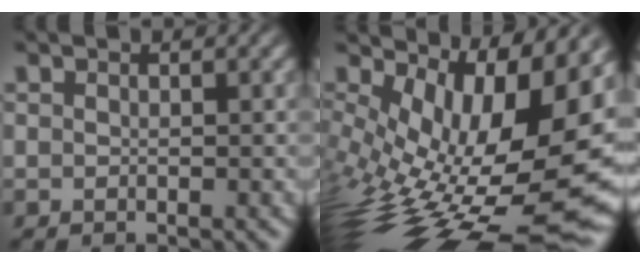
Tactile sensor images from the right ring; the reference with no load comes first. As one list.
[{"total": 17.0, "force": [-1.4, 9.1, 14.2], "torque": [-0.223, -0.043, 0.012]}]